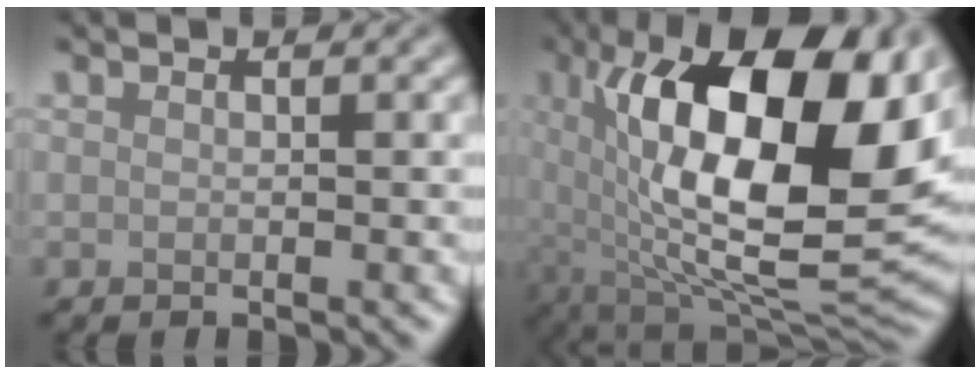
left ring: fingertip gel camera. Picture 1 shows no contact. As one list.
[{"total": 17.5, "force": [3.8, 8.0, 15.1], "torque": [-0.241, 0.001, 0.062]}]